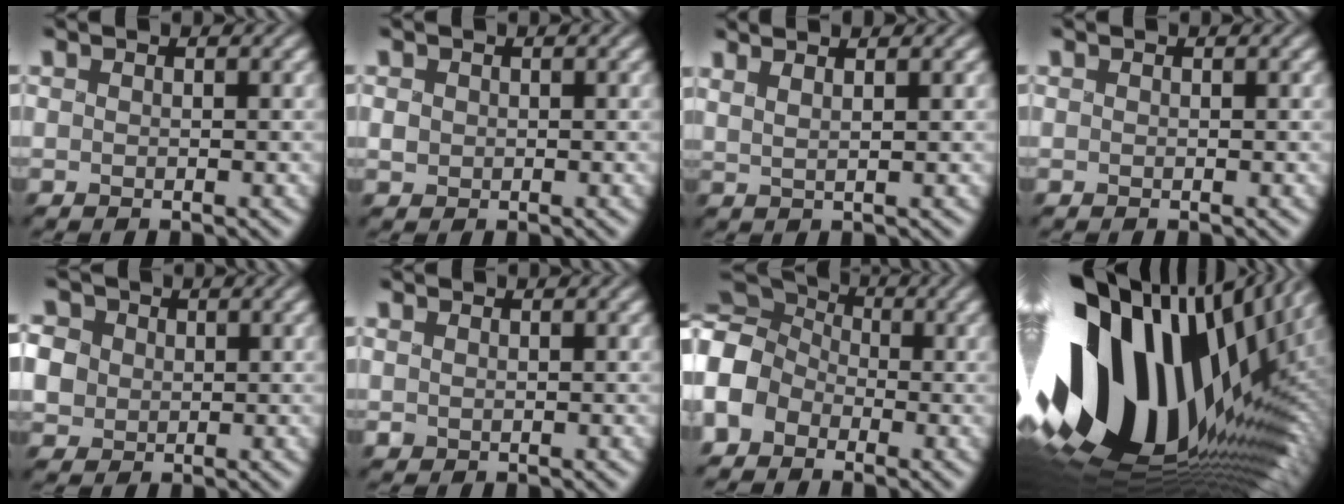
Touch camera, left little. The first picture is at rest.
{"total": 0.9, "force": [0.1, 0.9, 0.3], "torque": [-0.004, -0.002, 0.002]}
{"total": 3.7, "force": [2.3, 1.3, 2.6], "torque": [-0.015, 0.024, 0.002]}
{"total": 0.0}
{"total": 8.0, "force": [2.3, 6.7, 3.8], "torque": [-0.093, 0.022, 0.029]}
{"total": 0.5, "force": [0.2, 0.5, 0.1], "torque": [-0.001, -0.002, 0.004]}
{"total": 10.4, "force": [-2.0, 8.8, 5.2], "torque": [-0.129, 0.012, -0.086]}
{"total": 20.1, "force": [0.2, 12.3, 15.9], "torque": [-0.316, -0.047, 0.015]}